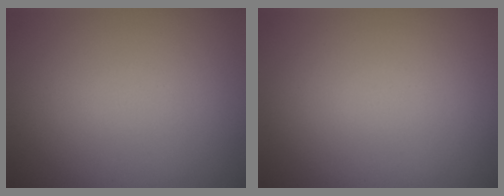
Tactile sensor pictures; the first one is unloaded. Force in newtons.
{"total": 0.0}